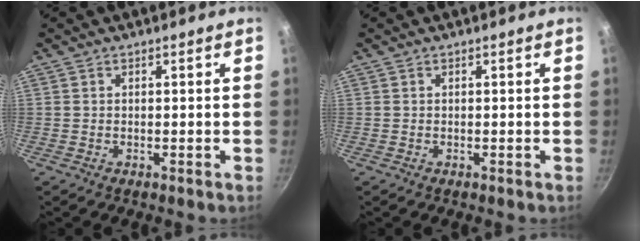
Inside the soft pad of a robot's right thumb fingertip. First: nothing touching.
{"total": 0.0}